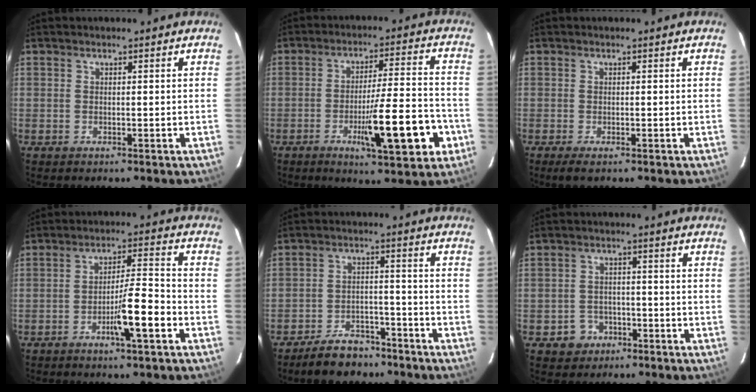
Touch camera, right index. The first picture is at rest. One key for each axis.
{"total": 13.6, "fx": -5.1, "fy": 1.6, "fz": 12.5, "tx": -0.194, "ty": -0.002, "tz": -0.070}
{"total": 2.2, "fx": -1.4, "fy": 0.6, "fz": 1.7, "tx": -0.032, "ty": -0.005, "tz": -0.022}
{"total": 7.9, "fx": -3.4, "fy": 0.4, "fz": 7.1, "tx": -0.118, "ty": 0.005, "tz": -0.054}
{"total": 8.9, "fx": -7.4, "fy": 3.3, "fz": 3.6, "tx": -0.066, "ty": -0.005, "tz": -0.130}
{"total": 4.2, "fx": -2.0, "fy": 3.6, "fz": 0.7, "tx": -0.010, "ty": 0.012, "tz": -0.028}